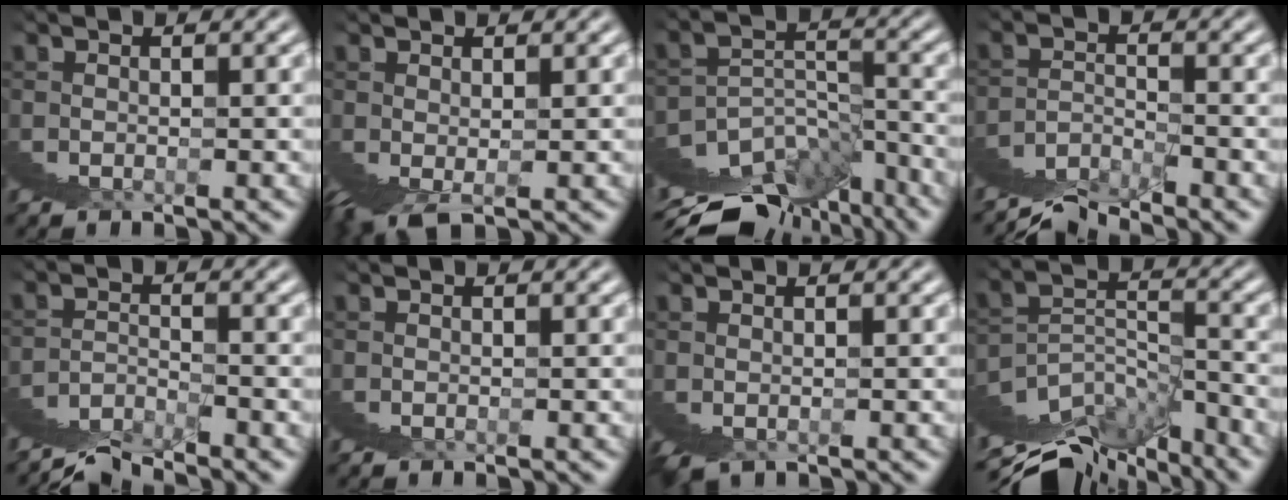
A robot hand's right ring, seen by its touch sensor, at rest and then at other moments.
{"total": 2.3, "force": [0.4, -0.2, 2.3], "torque": [-0.038, -0.002, 0.015]}
{"total": 8.6, "force": [-4.1, 4.1, 6.3], "torque": [-0.089, -0.015, -0.056]}
{"total": 1.9, "force": [-1.3, -0.1, 1.3], "torque": [-0.019, 0.000, -0.026]}
{"total": 1.9, "force": [-1.5, -0.3, 1.1], "torque": [-0.010, 0.005, -0.032]}
{"total": 0.0}
{"total": 1.1, "force": [0.5, 0.0, 1.0], "torque": [-0.019, 0.004, 0.007]}
{"total": 7.3, "force": [-1.4, 3.1, 6.4], "torque": [-0.078, 0.004, -0.021]}